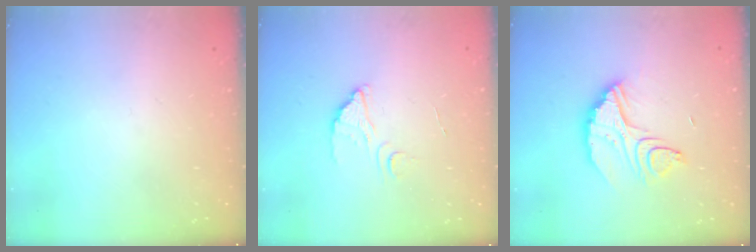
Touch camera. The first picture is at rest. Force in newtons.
{"total": 4.4, "press": 4.3, "slide": 0.3}
{"total": 10.9, "press": 10.9, "slide": 0.7}